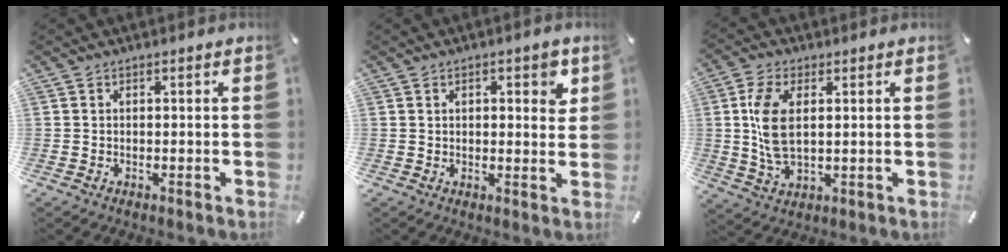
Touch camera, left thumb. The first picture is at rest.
{"total": 4.1, "force": [1.6, 1.9, 3.2], "torque": [-0.034, -0.005, 0.019]}
{"total": 9.3, "force": [1.6, 5.1, 7.6], "torque": [-0.179, -0.002, 0.026]}